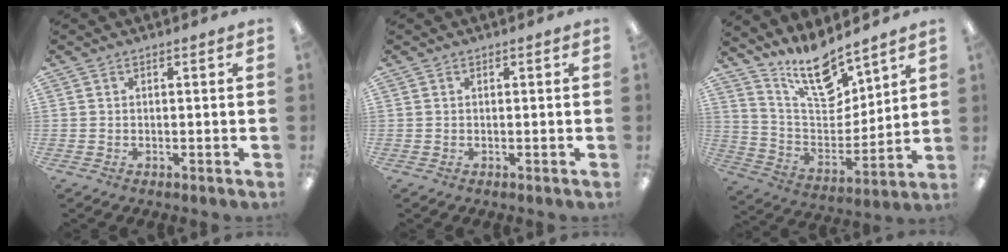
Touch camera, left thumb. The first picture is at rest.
{"total": 0.0}
{"total": 15.7, "force": [12.9, 5.2, 7.3], "torque": [-0.136, -0.084, 0.228]}